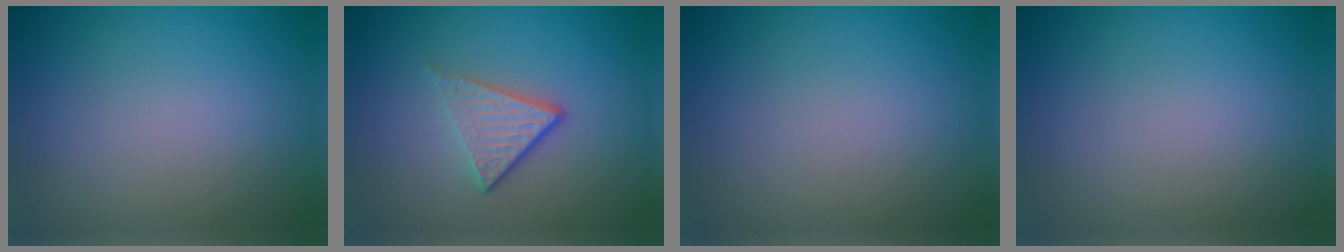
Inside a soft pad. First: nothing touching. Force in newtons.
{"total": 3.8, "press": 2.6, "slide": 2.9}
{"total": 0.0}
{"total": 0.0}